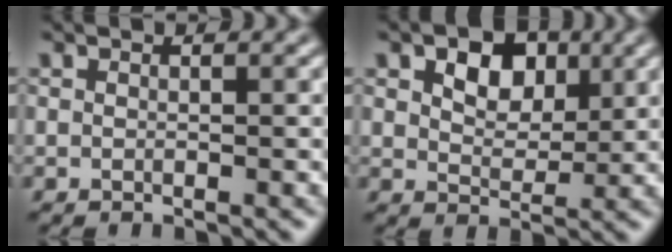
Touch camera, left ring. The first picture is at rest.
{"total": 5.0, "force": [2.1, 3.2, 3.2], "torque": [-0.049, 0.001, 0.022]}